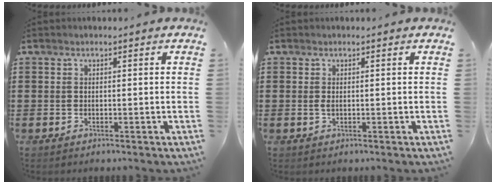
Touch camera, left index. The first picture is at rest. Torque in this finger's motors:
{"motor_torque": [0.16, 0.15, 0.09, 0.02]}